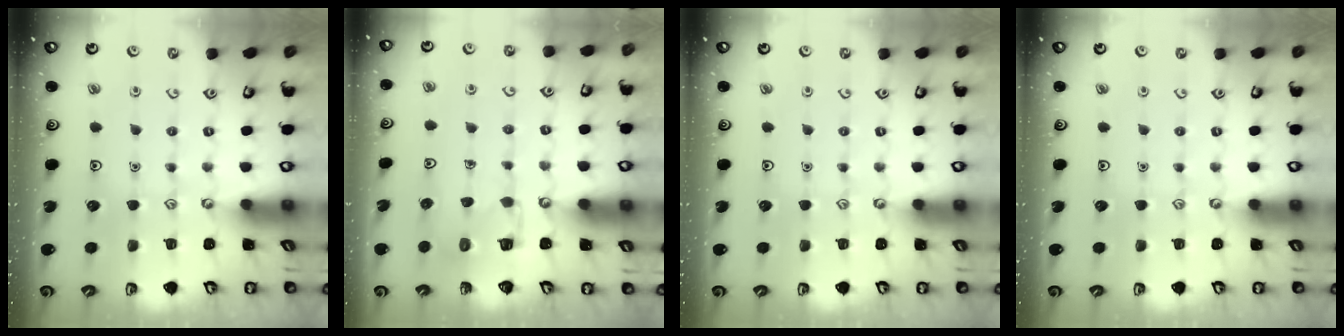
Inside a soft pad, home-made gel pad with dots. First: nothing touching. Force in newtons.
{"total": 3.6, "press": 3.6, "slide": 0.1}
{"total": 0.0}
{"total": 0.0}